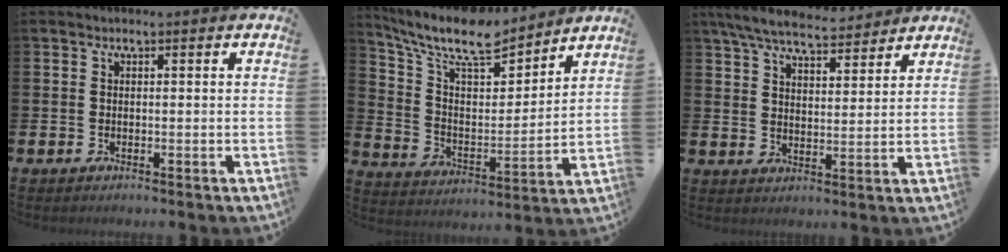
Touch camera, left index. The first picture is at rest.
{"total": 10.4, "force": [9.2, 2.6, 4.3], "torque": [-0.119, -0.059, 0.160]}
{"total": 7.3, "force": [6.8, 1.4, 2.3], "torque": [-0.064, -0.030, 0.122]}